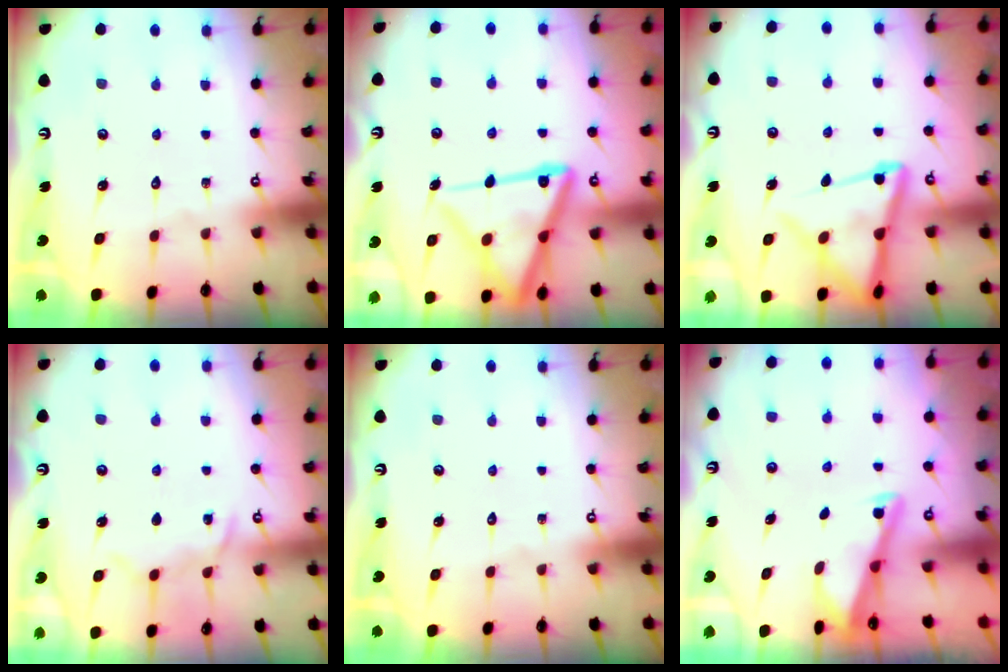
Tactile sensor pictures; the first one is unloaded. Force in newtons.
{"total": 18.2, "press": 18.1, "slide": 1.9}
{"total": 11.7, "press": 11.6, "slide": 1.2}
{"total": 8.5, "press": 8.4, "slide": 1.0}
{"total": 0.0}
{"total": 2.8, "press": 2.8, "slide": 0.3}